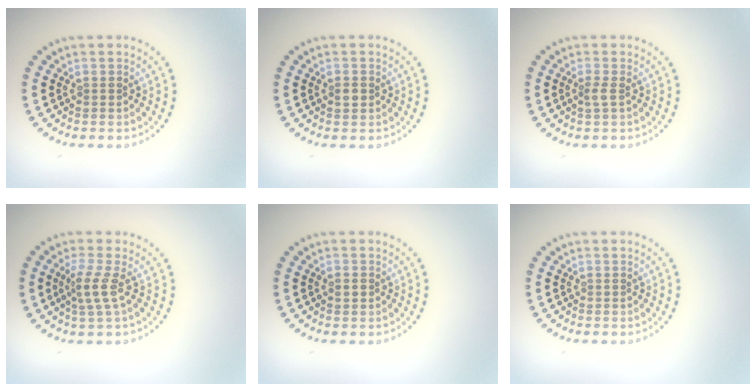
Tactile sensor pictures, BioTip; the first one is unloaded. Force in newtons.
{"total": 1.2, "press": 1.2, "slide": 0.2}
{"total": 1.1, "press": 0.8, "slide": 0.7}
{"total": 2.2, "press": 1.6, "slide": 1.6}
{"total": 1.0, "press": 1.0, "slide": 0.1}
{"total": 0.0}